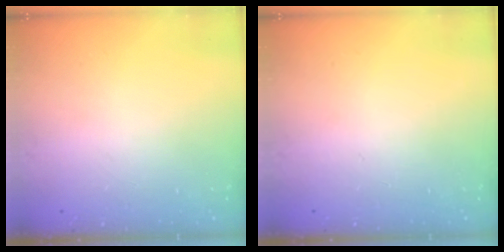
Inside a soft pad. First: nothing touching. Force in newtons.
{"total": 0.0}